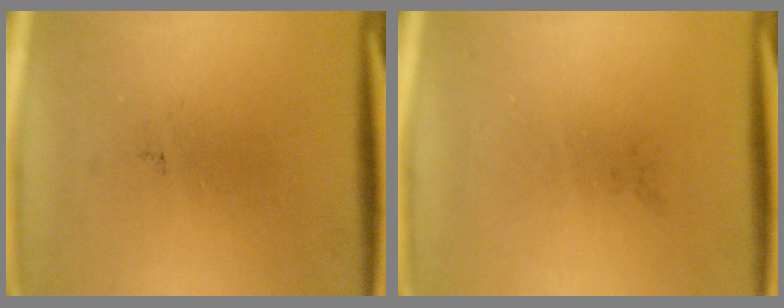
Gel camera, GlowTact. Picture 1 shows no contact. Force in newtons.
{"total": 0.0}